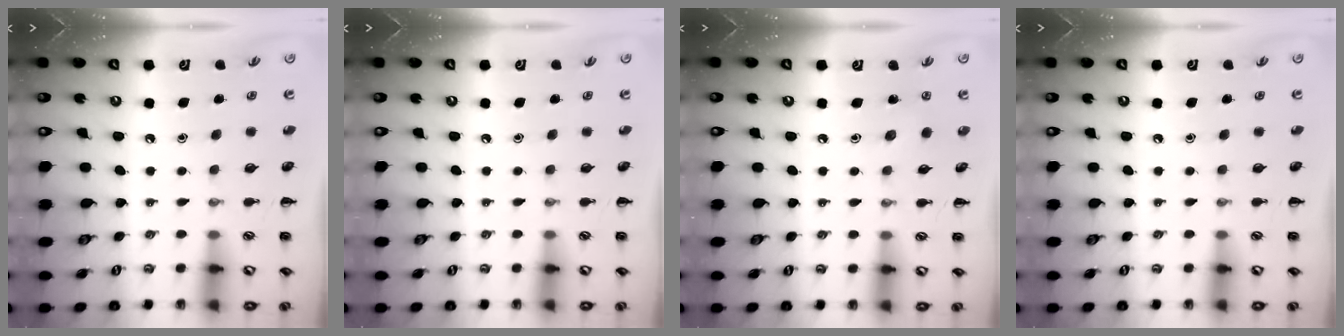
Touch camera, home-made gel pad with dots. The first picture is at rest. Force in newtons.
{"total": 0.0}
{"total": 2.9, "press": 2.7, "slide": 0.8}
{"total": 0.0}